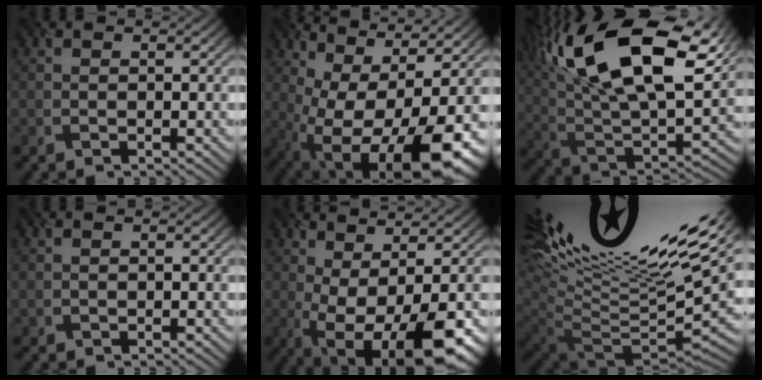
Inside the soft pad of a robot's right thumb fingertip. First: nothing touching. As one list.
[{"total": 15.5, "force": [-3.3, 6.5, 13.7], "torque": [-0.215, -0.024, -0.017]}, {"total": 19.2, "force": [9.7, 8.8, 14.0], "torque": [-0.309, 0.039, 0.171]}, {"total": 0.5, "force": [0.0, 0.4, -0.3], "torque": [-0.001, 0.004, 0.006]}, {"total": 13.0, "force": [-3.6, 5.0, 11.5], "torque": [-0.181, -0.003, -0.023]}, {"total": 18.0, "force": [11.4, 5.7, 12.7], "torque": [-0.191, 0.054, 0.196]}]